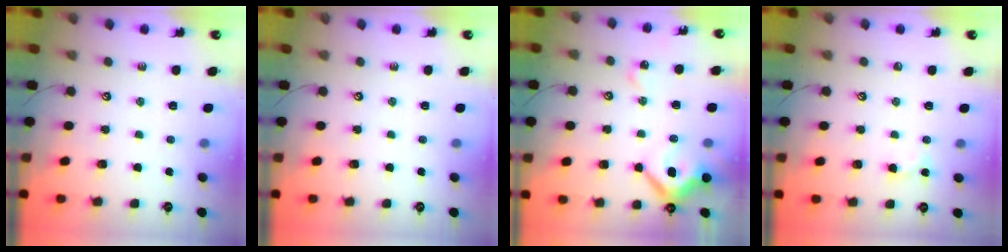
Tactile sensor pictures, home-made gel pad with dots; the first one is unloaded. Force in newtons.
{"total": 0.0}
{"total": 12.4, "press": 12.3, "slide": 1.4}
{"total": 2.3, "press": 2.3, "slide": 0.2}